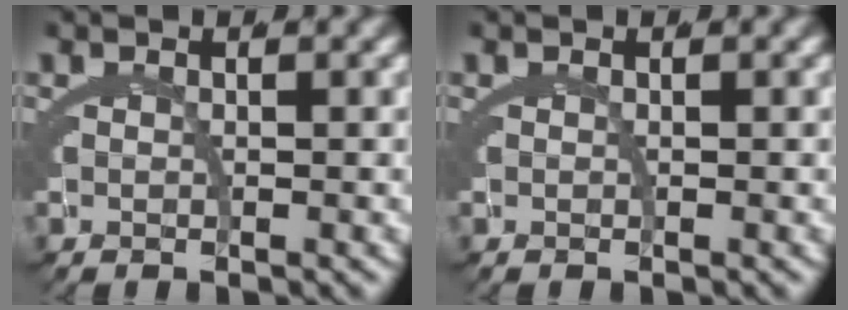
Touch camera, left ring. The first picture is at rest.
{"total": 0.0}